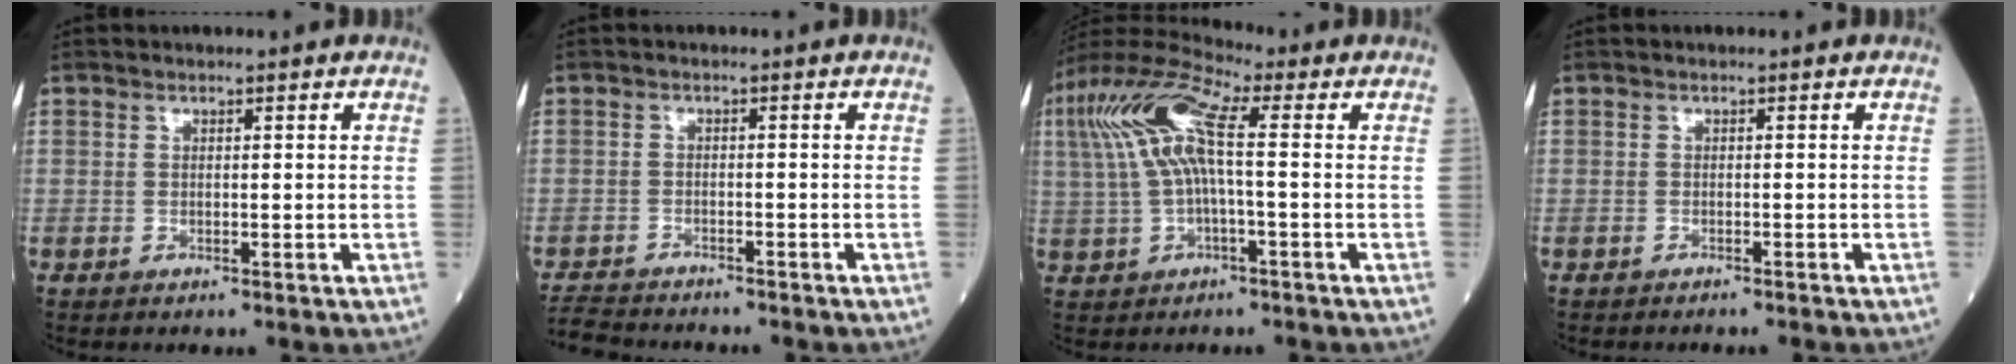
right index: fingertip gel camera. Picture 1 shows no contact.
{"total": 5.6, "force": [-5.4, 1.1, 0.7], "torque": [-0.010, -0.015, -0.095]}
{"total": 10.7, "force": [1.6, 2.1, 10.4], "torque": [-0.231, 0.035, 0.028]}
{"total": 2.2, "force": [-2.0, 0.2, 0.7], "torque": [-0.014, -0.001, -0.025]}